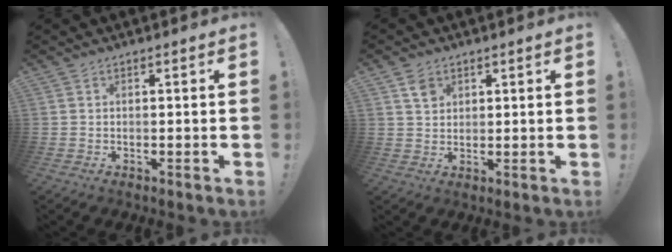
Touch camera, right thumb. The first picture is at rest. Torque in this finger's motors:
{"motor_torque": [0.16, 0.37, -0.05, 0.18, 0.00]}